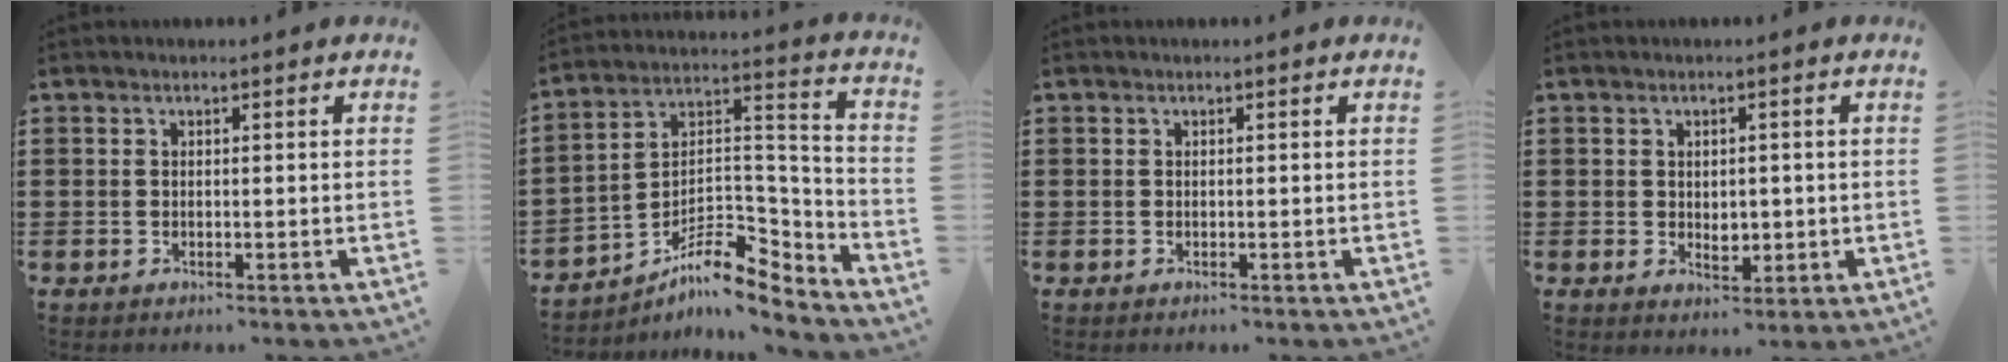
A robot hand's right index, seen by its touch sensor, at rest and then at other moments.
{"total": 9.4, "force": [-6.7, 4.2, 5.1], "torque": [-0.094, 0.006, -0.127]}
{"total": 0.0}
{"total": 2.6, "force": [0.1, 2.0, 1.6], "torque": [-0.020, 0.002, -0.003]}